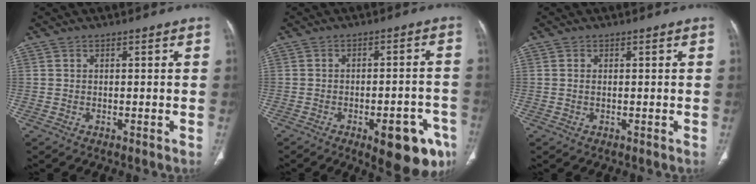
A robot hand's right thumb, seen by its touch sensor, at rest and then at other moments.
{"total": 12.8, "force": [-6.3, 4.4, 10.3], "torque": [-0.095, 0.026, -0.072]}
{"total": 0.6, "force": [0.1, 0.2, 0.5], "torque": [-0.017, 0.003, 0.004]}